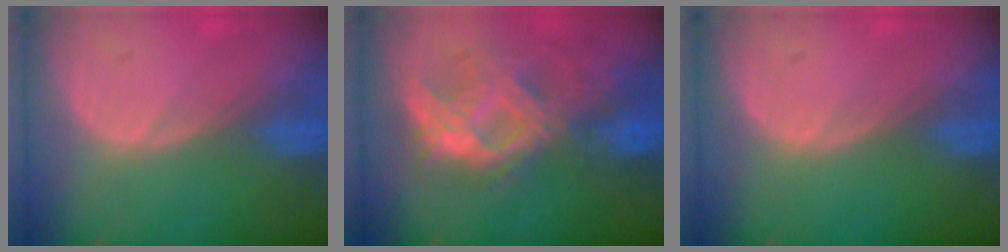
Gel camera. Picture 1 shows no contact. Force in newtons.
{"total": 9.9, "press": 8.8, "slide": 4.5}
{"total": 0.0}